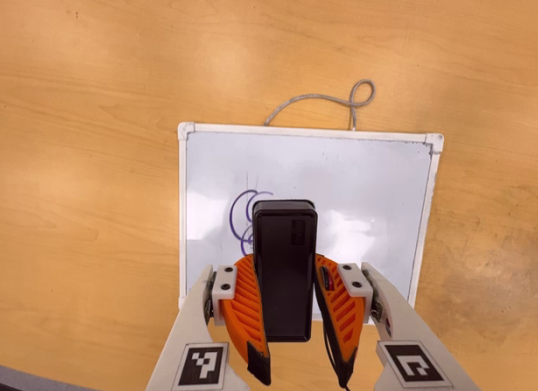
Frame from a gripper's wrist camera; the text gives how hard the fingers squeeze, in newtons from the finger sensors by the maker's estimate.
{"total": 7.3, "left": 5.6, "right": 9.1}